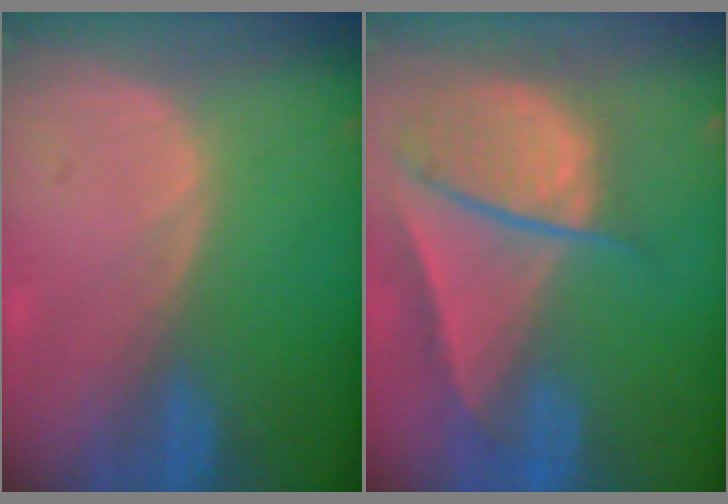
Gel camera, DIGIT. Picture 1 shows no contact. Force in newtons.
{"total": 9.3, "press": 8.1, "slide": 4.7}